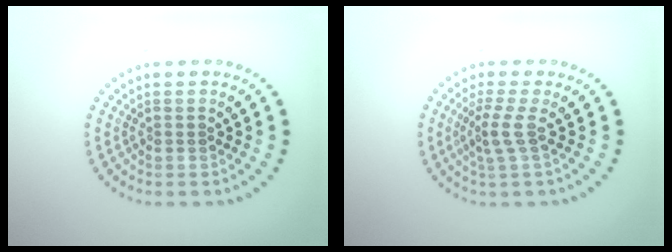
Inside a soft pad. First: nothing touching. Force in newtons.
{"total": 2.1, "press": 1.5, "slide": 1.5}